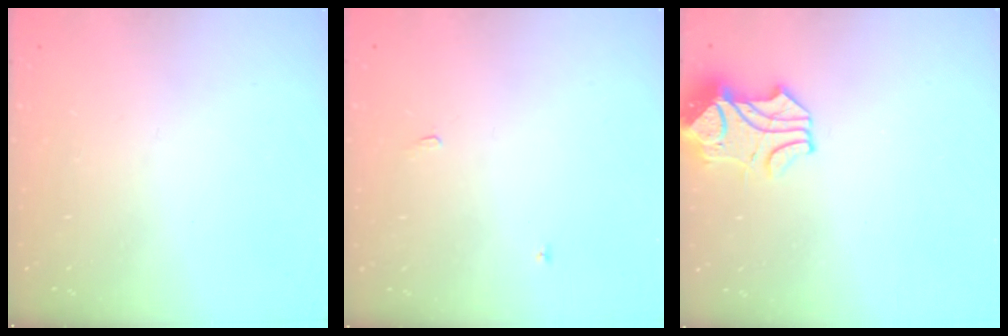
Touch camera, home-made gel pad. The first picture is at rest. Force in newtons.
{"total": 1.8, "press": 1.8, "slide": 0.3}
{"total": 2.3, "press": 2.0, "slide": 1.0}